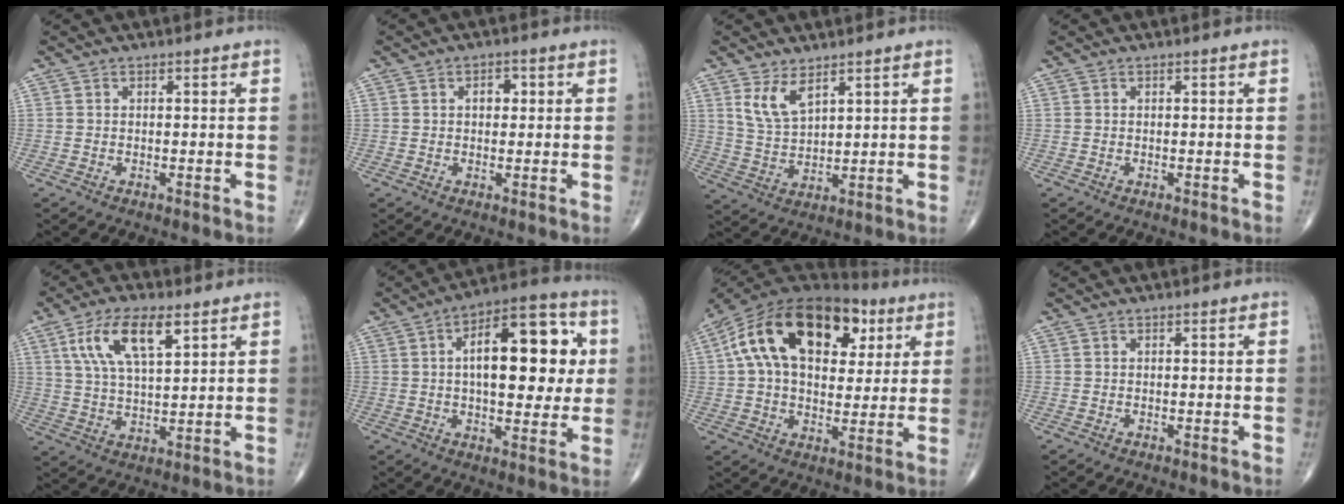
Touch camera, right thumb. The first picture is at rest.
{"total": 2.6, "force": [0.6, 1.8, 1.8], "torque": [-0.015, 0.003, 0.005]}
{"total": 6.2, "force": [3.7, 2.8, 4.2], "torque": [-0.076, -0.026, 0.081]}
{"total": 0.0}
{"total": 11.8, "force": [5.4, 4.7, 9.4], "torque": [-0.175, -0.011, 0.104]}
{"total": 19.6, "force": [3.3, 9.1, 17.0], "torque": [-0.213, 0.014, 0.041]}
{"total": 24.8, "force": [8.2, 14.7, 18.2], "torque": [-0.303, 0.029, 0.130]}
{"total": 0.0}